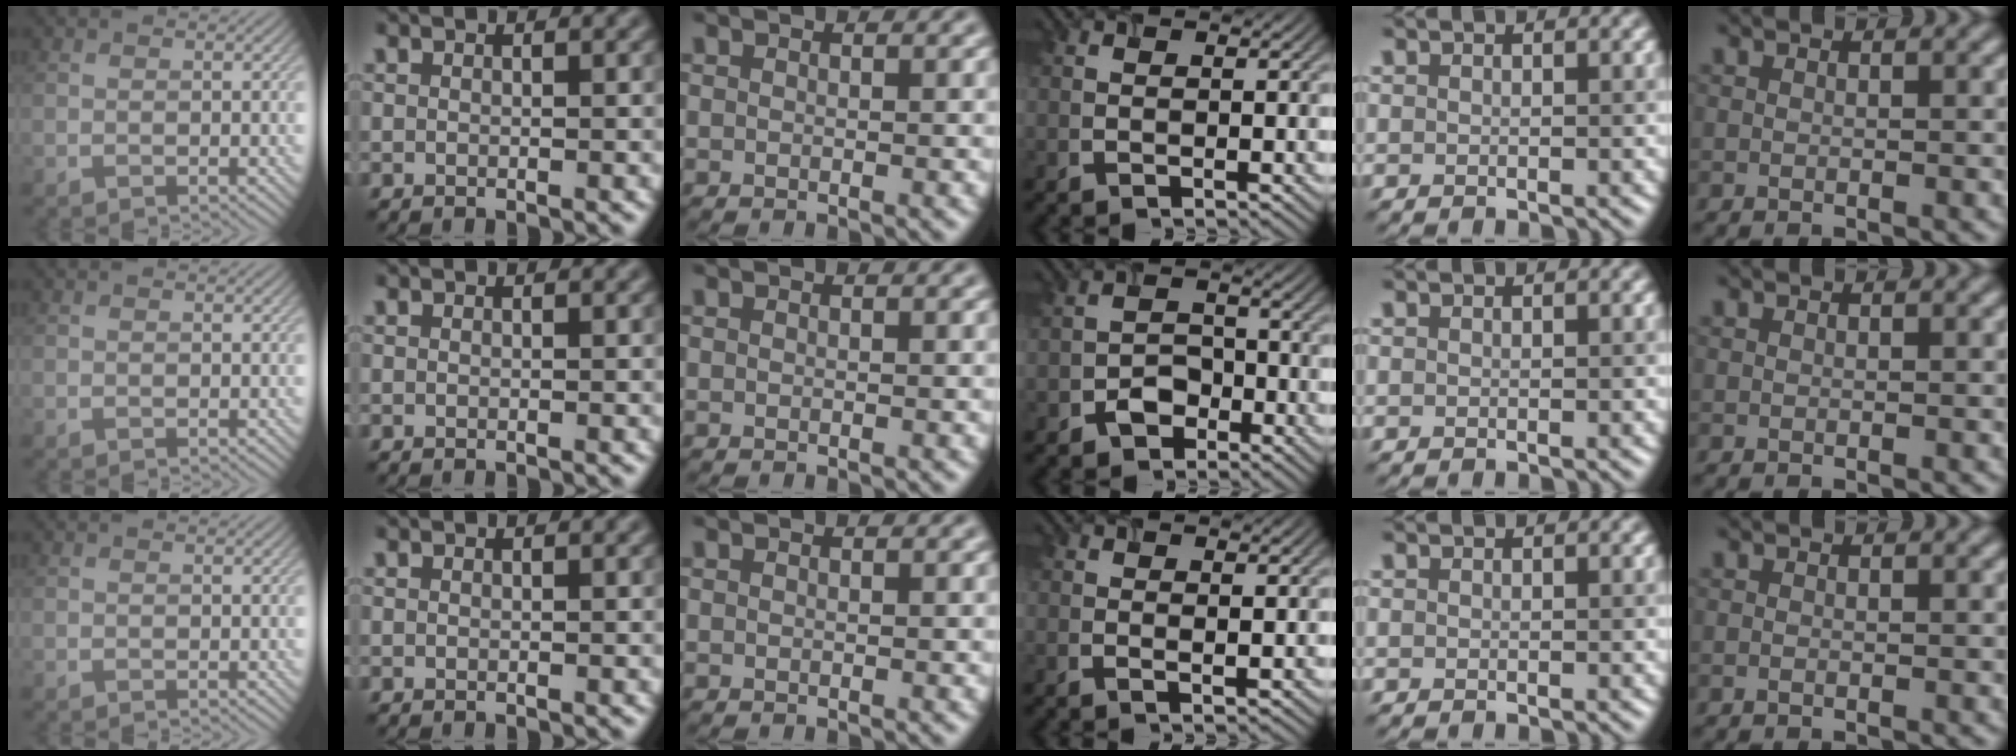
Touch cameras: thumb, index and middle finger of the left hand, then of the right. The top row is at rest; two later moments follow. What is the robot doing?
{"motion": "lift_and_place", "object": "timer"}